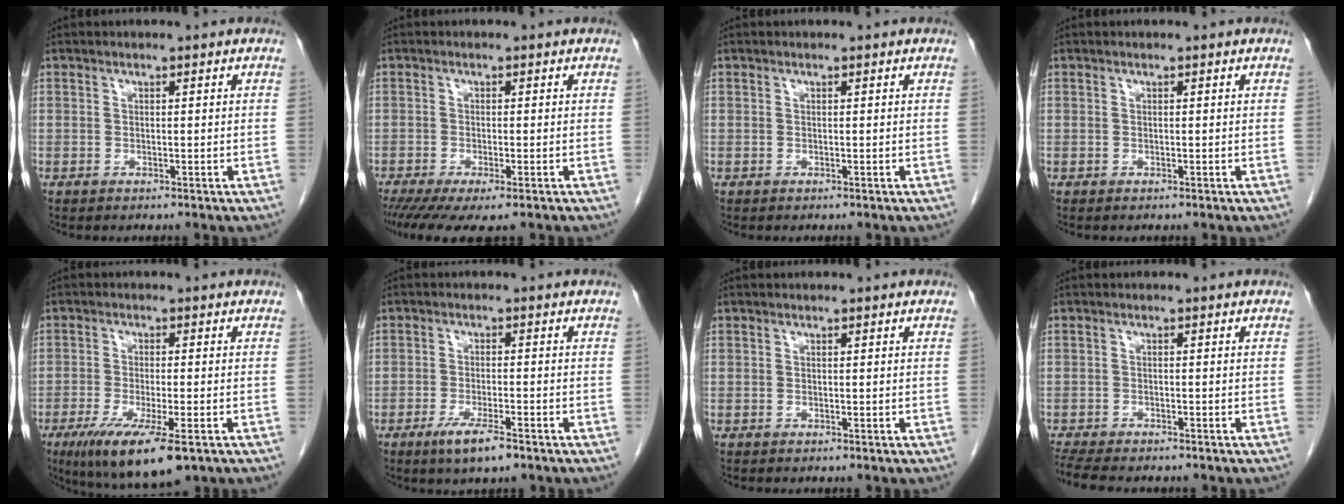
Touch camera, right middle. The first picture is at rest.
{"total": 7.1, "force": [-5.4, 1.3, 4.4], "torque": [-0.062, -0.015, -0.086]}
{"total": 0.0}
{"total": 0.0}
{"total": 10.9, "force": [-6.3, 2.1, 8.7], "torque": [-0.149, -0.029, -0.099]}
{"total": 5.1, "force": [-3.2, 0.7, 3.9], "torque": [-0.076, -0.009, -0.052]}
{"total": 0.0}
{"total": 7.1, "force": [-6.1, 1.6, 3.2], "torque": [-0.054, -0.009, -0.097]}